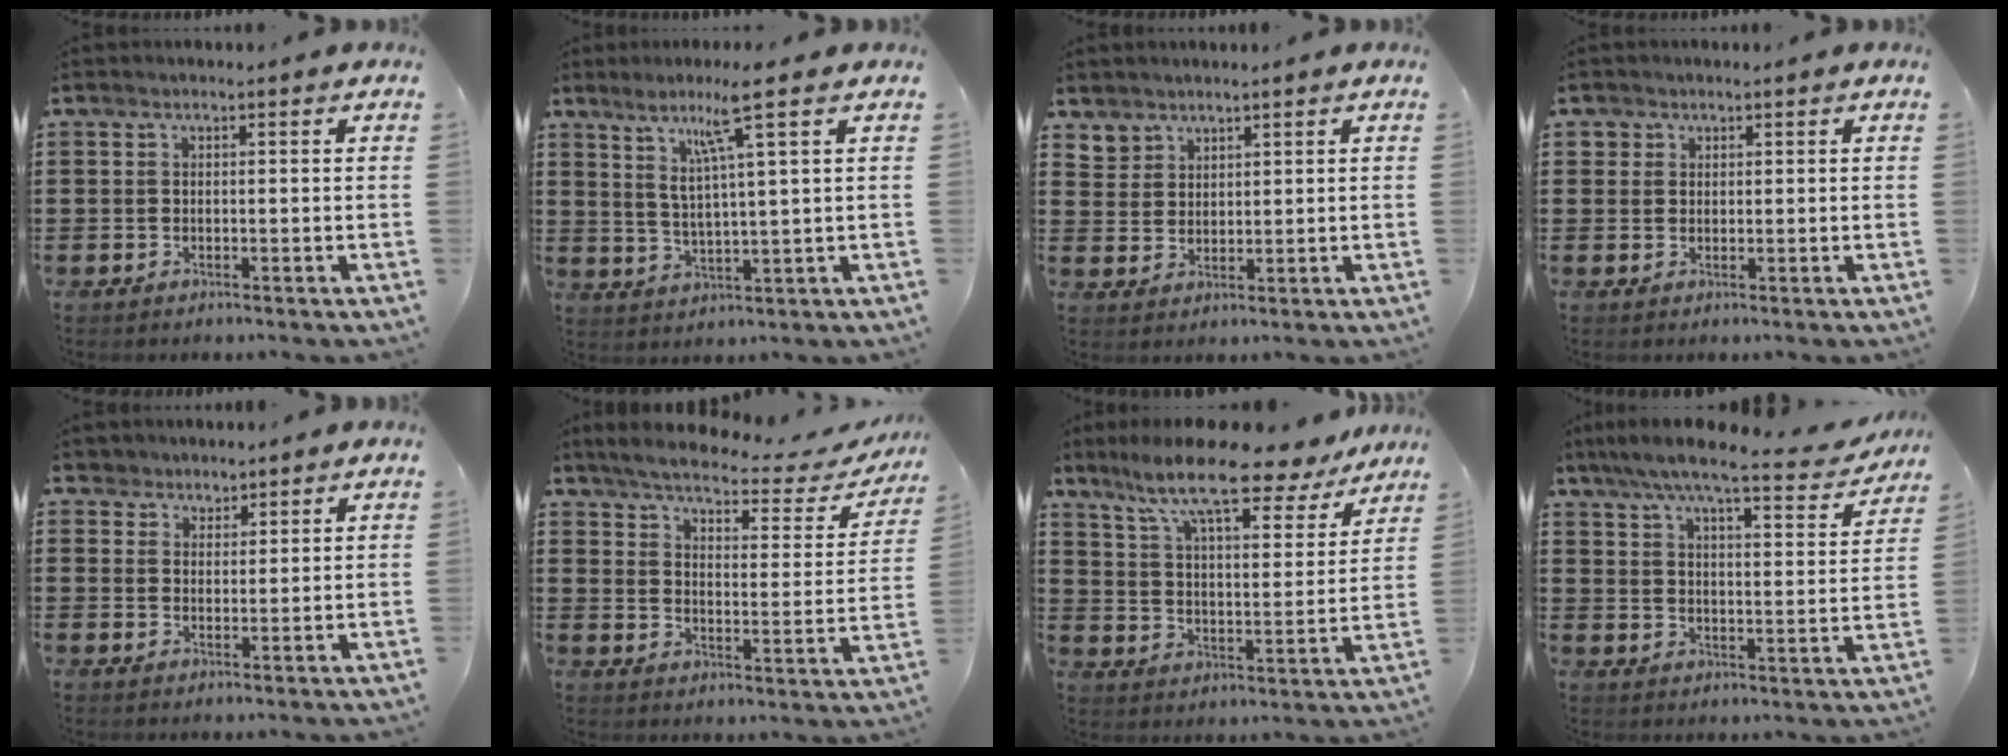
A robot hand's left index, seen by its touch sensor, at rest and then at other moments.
{"total": 7.3, "force": [4.3, -0.5, 6.0], "torque": [-0.126, -0.001, 0.070]}
{"total": 3.3, "force": [2.6, 2.0, -0.2], "torque": [-0.010, 0.002, 0.050]}
{"total": 1.5, "force": [0.9, 1.2, 0.1], "torque": [-0.007, 0.007, 0.016]}
{"total": 2.9, "force": [2.3, 1.7, -0.4], "torque": [-0.006, 0.009, 0.044]}
{"total": 4.3, "force": [3.8, 0.3, 1.9], "torque": [-0.060, -0.027, 0.056]}
{"total": 11.3, "force": [9.2, 1.3, 6.4], "torque": [-0.148, -0.050, 0.153]}
{"total": 7.4, "force": [6.3, 0.4, 3.9], "torque": [-0.100, -0.033, 0.104]}